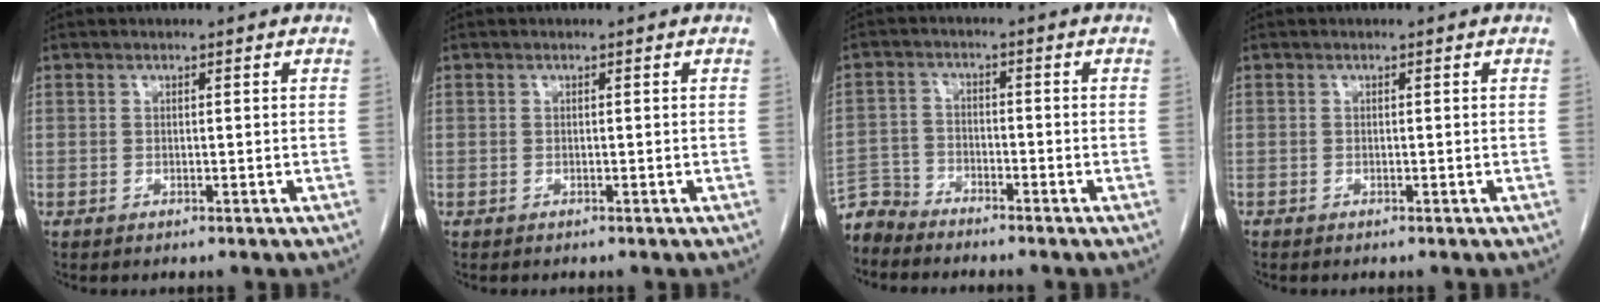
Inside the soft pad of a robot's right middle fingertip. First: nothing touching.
{"total": 0.0}
{"total": 4.4, "force": [-4.3, 0.6, -0.6], "torque": [0.014, -0.006, -0.084]}
{"total": 0.0}